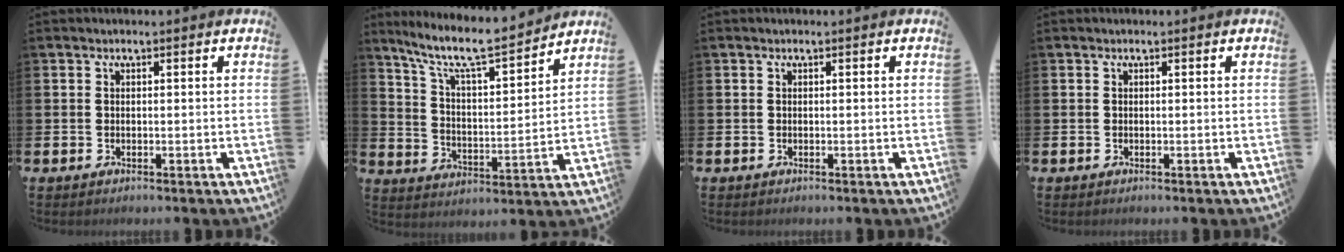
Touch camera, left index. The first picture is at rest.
{"total": 9.4, "force": [8.3, 1.2, 4.3], "torque": [-0.117, -0.051, 0.141]}
{"total": 0.0}
{"total": 0.0}